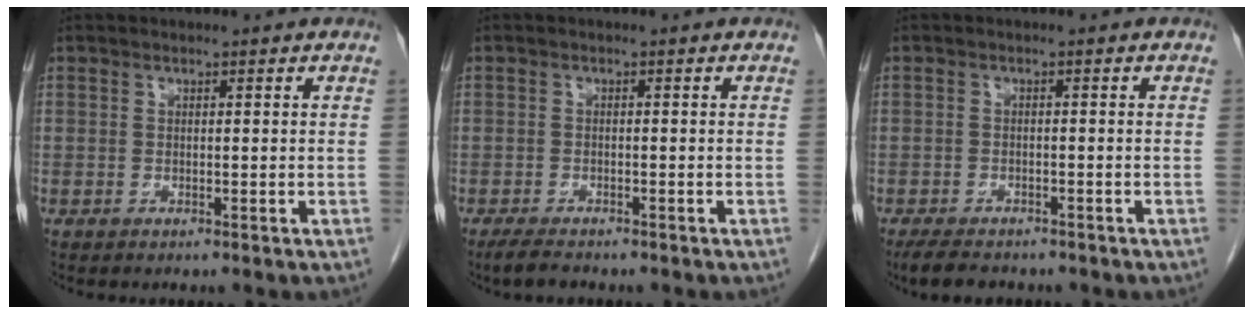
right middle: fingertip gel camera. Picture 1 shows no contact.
{"total": 2.8, "force": [-2.3, 0.7, 1.4], "torque": [-0.032, -0.007, -0.037]}
{"total": 5.3, "force": [-4.4, 2.0, 2.3], "torque": [-0.038, -0.008, -0.064]}